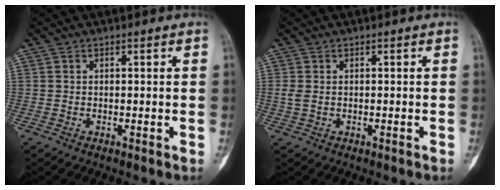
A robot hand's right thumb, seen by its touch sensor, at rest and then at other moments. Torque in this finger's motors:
{"motor_torque": [-0.43, 0.20, 0.43, -0.01, 0.03]}